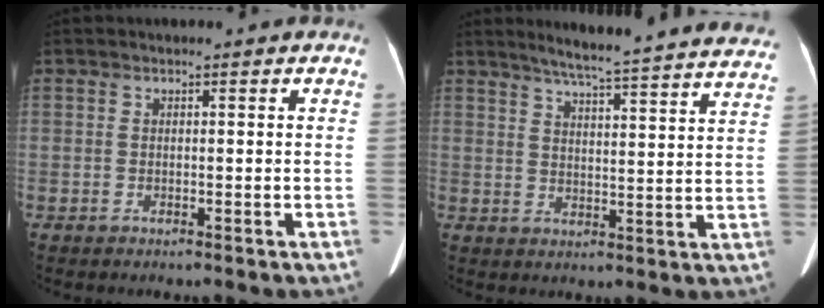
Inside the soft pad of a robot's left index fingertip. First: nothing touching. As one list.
[{"total": 24.6, "force": [22.6, 0.5, 9.8], "torque": [-0.141, -0.046, 0.270]}]